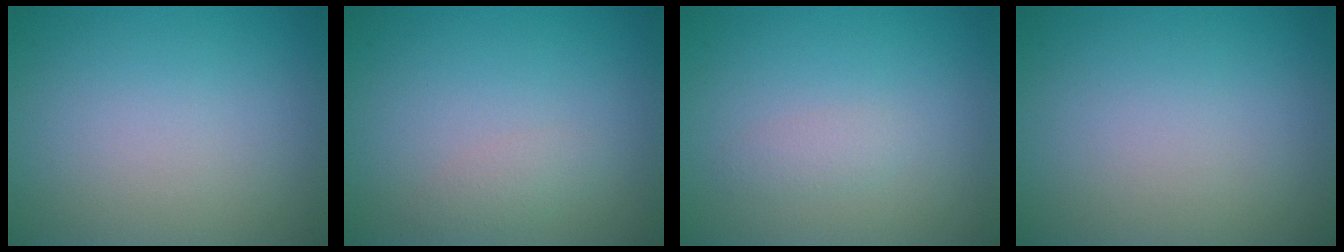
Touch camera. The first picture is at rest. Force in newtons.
{"total": 1.1, "press": 1.1, "slide": 0.0}
{"total": 1.0, "press": 1.0, "slide": 0.0}
{"total": 0.0}